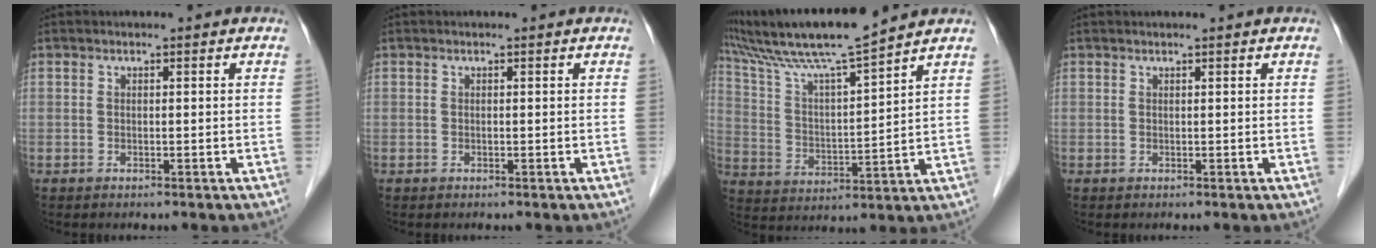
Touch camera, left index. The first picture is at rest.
{"total": 0.0}
{"total": 14.1, "force": [12.2, -1.1, 7.0], "torque": [-0.139, 0.013, 0.219]}
{"total": 1.1, "force": [1.0, -0.1, 0.5], "torque": [-0.007, 0.014, 0.021]}